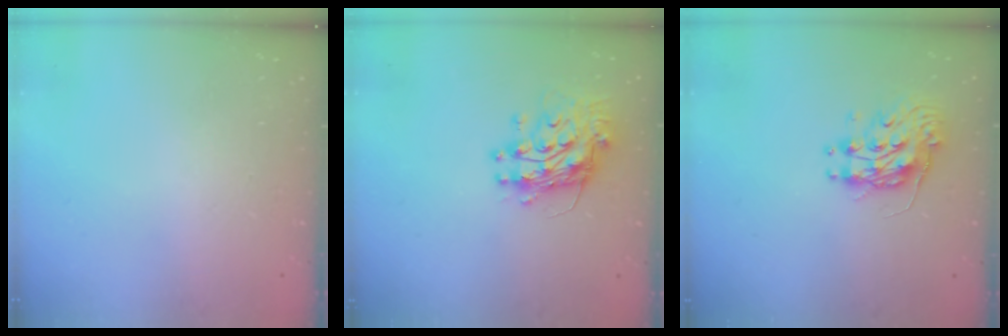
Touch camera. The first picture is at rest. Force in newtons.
{"total": 11.7, "press": 11.6, "slide": 1.2}
{"total": 9.6, "press": 9.6, "slide": 0.4}